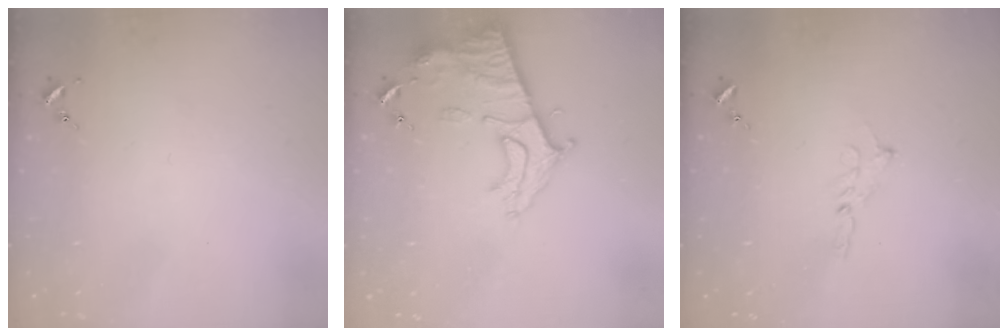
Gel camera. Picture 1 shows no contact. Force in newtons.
{"total": 11.9, "press": 11.8, "slide": 1.0}
{"total": 1.8, "press": 1.7, "slide": 0.2}